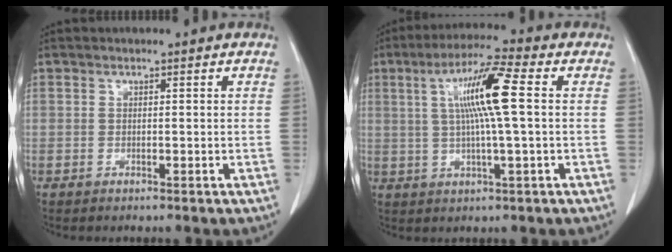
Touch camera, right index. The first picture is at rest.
{"total": 10.1, "force": [1.7, 0.0, 10.0], "torque": [-0.185, 0.010, 0.028]}